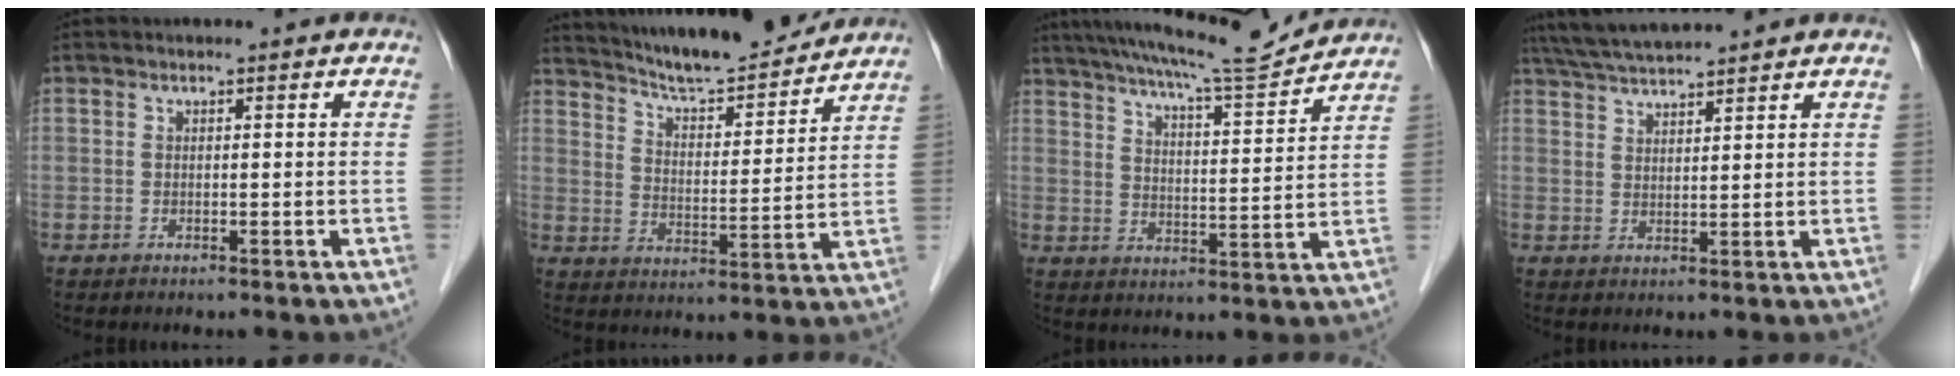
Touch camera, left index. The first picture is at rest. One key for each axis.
{"total": 12.4, "fx": 11.5, "fy": 1.2, "fz": 4.6, "tx": -0.075, "ty": -0.014, "tz": 0.173}
{"total": 11.7, "fx": 10.7, "fy": -0.3, "fz": 4.8, "tx": -0.083, "ty": -0.020, "tz": 0.150}
{"total": 6.2, "fx": 5.4, "fy": -0.3, "fz": 3.0, "tx": -0.054, "ty": 0.016, "tz": 0.088}